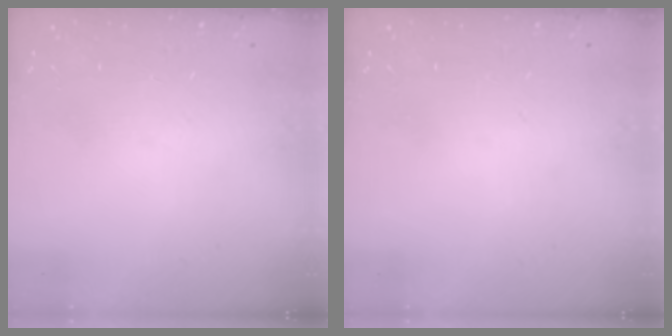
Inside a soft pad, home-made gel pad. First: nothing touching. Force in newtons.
{"total": 0.0}